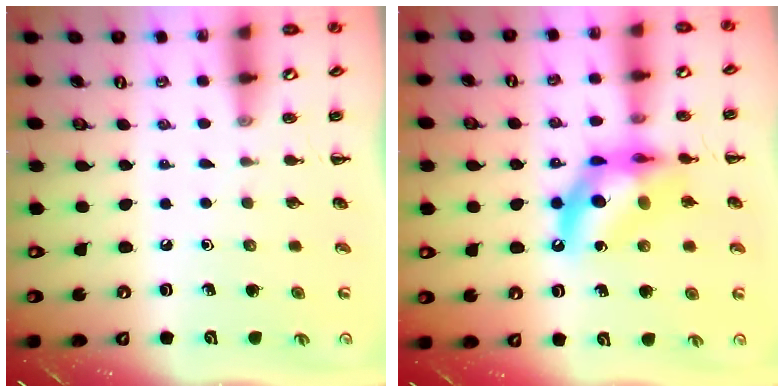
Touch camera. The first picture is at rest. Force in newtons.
{"total": 13.4, "press": 12.9, "slide": 3.4}